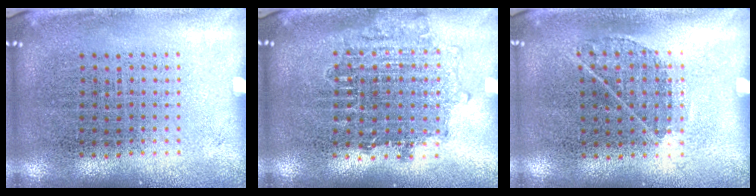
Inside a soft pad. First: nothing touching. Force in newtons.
{"total": 1.6, "press": 1.3, "slide": 0.8}
{"total": 0.8, "press": 0.6, "slide": 0.5}